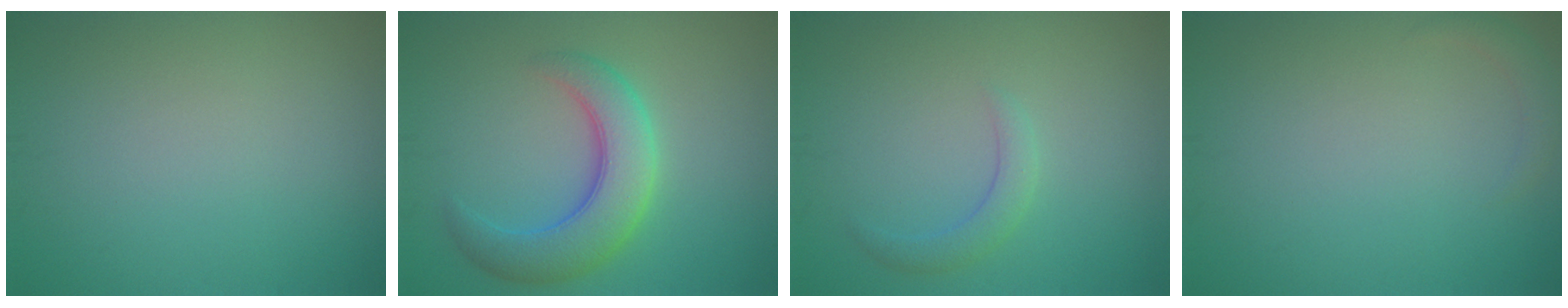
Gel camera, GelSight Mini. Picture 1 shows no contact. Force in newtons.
{"total": 6.1, "press": 6.1, "slide": 0.2}
{"total": 1.7, "press": 1.7, "slide": 0.1}
{"total": 1.1, "press": 1.1, "slide": 0.1}